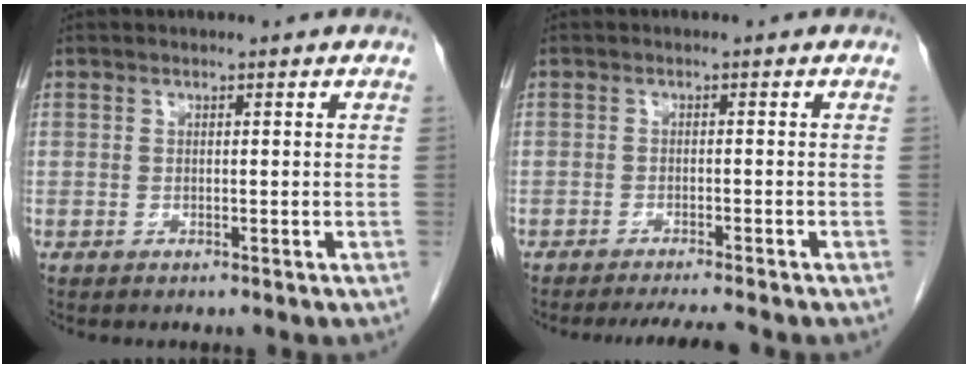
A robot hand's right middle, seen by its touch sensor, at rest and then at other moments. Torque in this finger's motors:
{"motor_torque": [0.28, -0.18, 0.04, 0.03]}